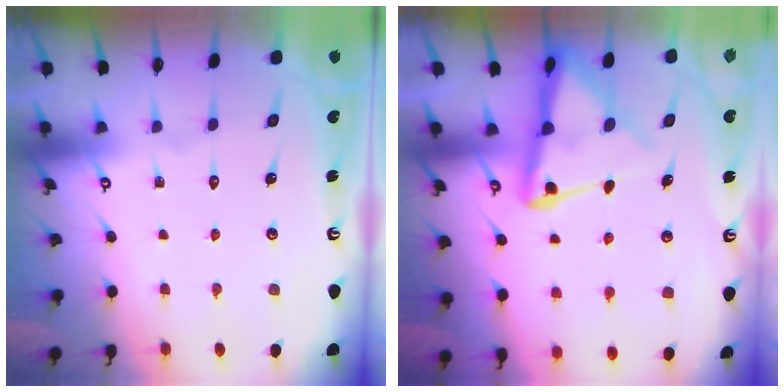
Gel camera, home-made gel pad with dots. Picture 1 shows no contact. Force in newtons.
{"total": 9.9, "press": 9.9, "slide": 1.0}